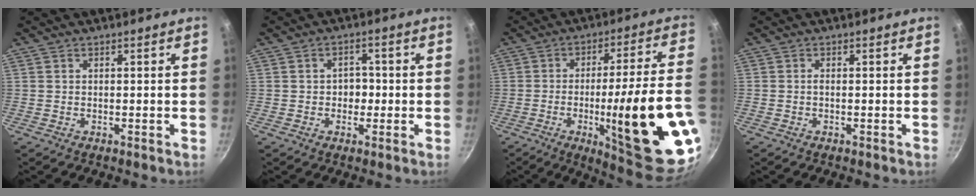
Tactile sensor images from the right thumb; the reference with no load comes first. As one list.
[{"total": 3.4, "force": [-0.6, 2.8, 1.8], "torque": [-0.001, 0.008, -0.009]}, {"total": 25.7, "force": [-6.8, 4.4, 24.4], "torque": [-0.322, 0.013, -0.088]}, {"total": 0.6, "force": [-0.1, 0.3, 0.5], "torque": [-0.010, 0.003, -0.004]}]